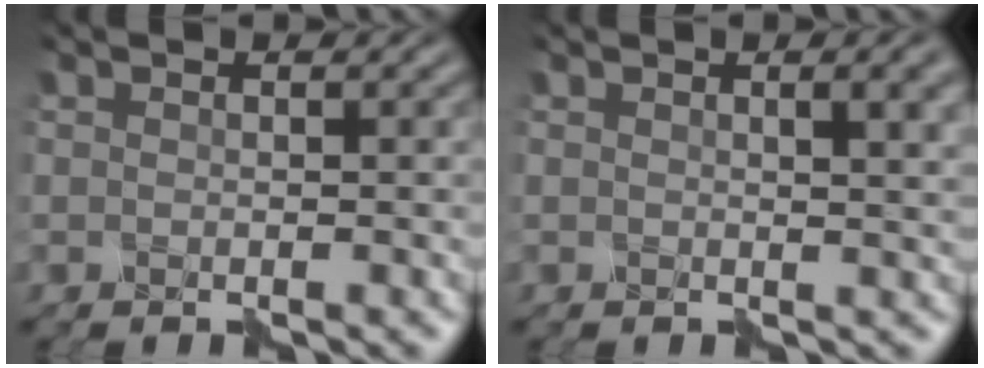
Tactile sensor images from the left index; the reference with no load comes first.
{"total": 3.9, "force": [1.6, 1.4, 3.2], "torque": [-0.027, 0.012, 0.008]}